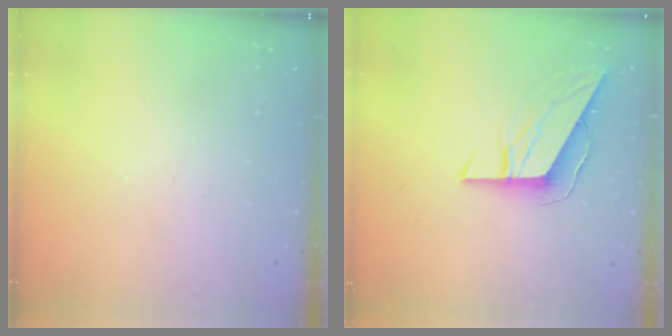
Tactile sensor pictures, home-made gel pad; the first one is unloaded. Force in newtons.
{"total": 8.4, "press": 8.4, "slide": 0.4}